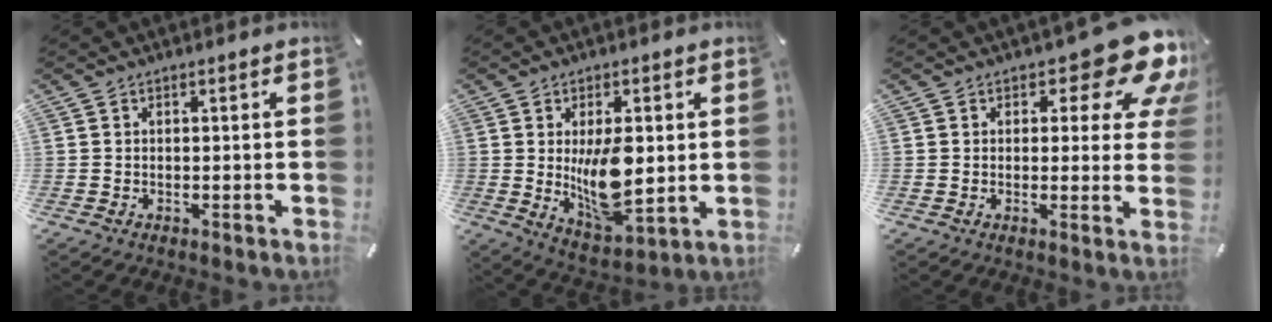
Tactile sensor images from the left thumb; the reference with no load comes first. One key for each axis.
{"total": 12.7, "fx": 1.2, "fy": 6.2, "fz": 11.0, "tx": -0.179, "ty": -0.030, "tz": 0.019}
{"total": 12.7, "fx": 7.3, "fy": 5.4, "fz": 9.0, "tx": -0.105, "ty": -0.047, "tz": 0.121}